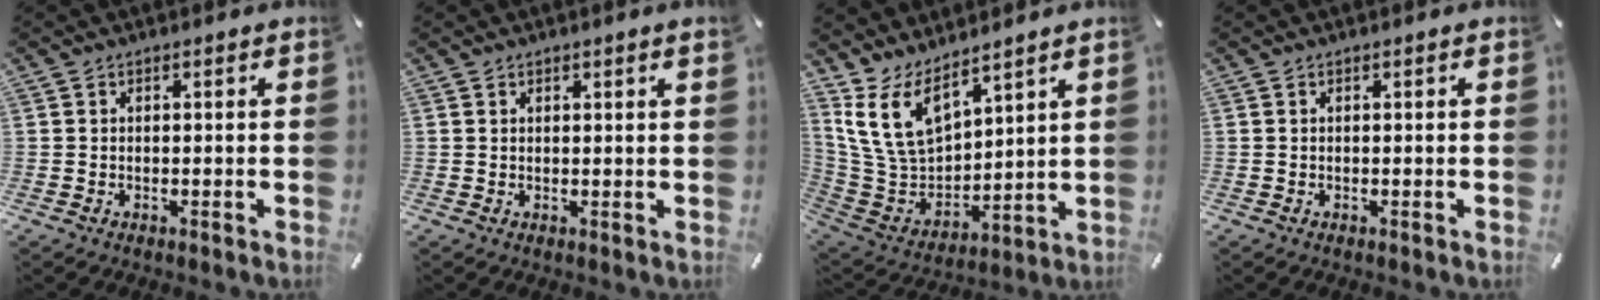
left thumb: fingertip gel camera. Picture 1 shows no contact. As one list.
[{"total": 0.6, "force": [0.6, -0.1, 0.1], "torque": [-0.001, -0.001, 0.011]}, {"total": 13.0, "force": [8.2, 7.6, 6.7], "torque": [-0.156, -0.047, 0.161]}, {"total": 0.0}]